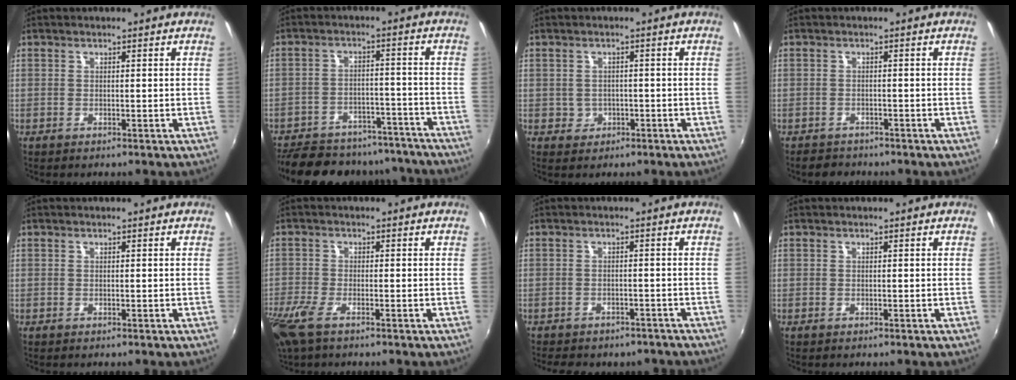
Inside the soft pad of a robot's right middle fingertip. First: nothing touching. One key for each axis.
{"total": 22.9, "fx": -19.7, "fy": 8.6, "fz": 8.0, "tx": -0.174, "ty": 0.030, "tz": -0.251}
{"total": 3.0, "fx": -0.8, "fy": 2.8, "fz": 0.5, "tx": -0.014, "ty": 0.001, "tz": -0.008}
{"total": 2.6, "fx": -2.2, "fy": 1.5, "fz": 0.1, "tx": -0.011, "ty": 0.000, "tz": -0.039}
{"total": 0.0}
{"total": 7.4, "fx": -4.7, "fy": 2.5, "fz": 5.2, "tx": -0.129, "ty": -0.028, "tz": -0.093}
{"total": 8.7, "fx": -7.2, "fy": 3.8, "fz": 2.9, "tx": -0.068, "ty": -0.014, "tz": -0.090}
{"total": 0.0}